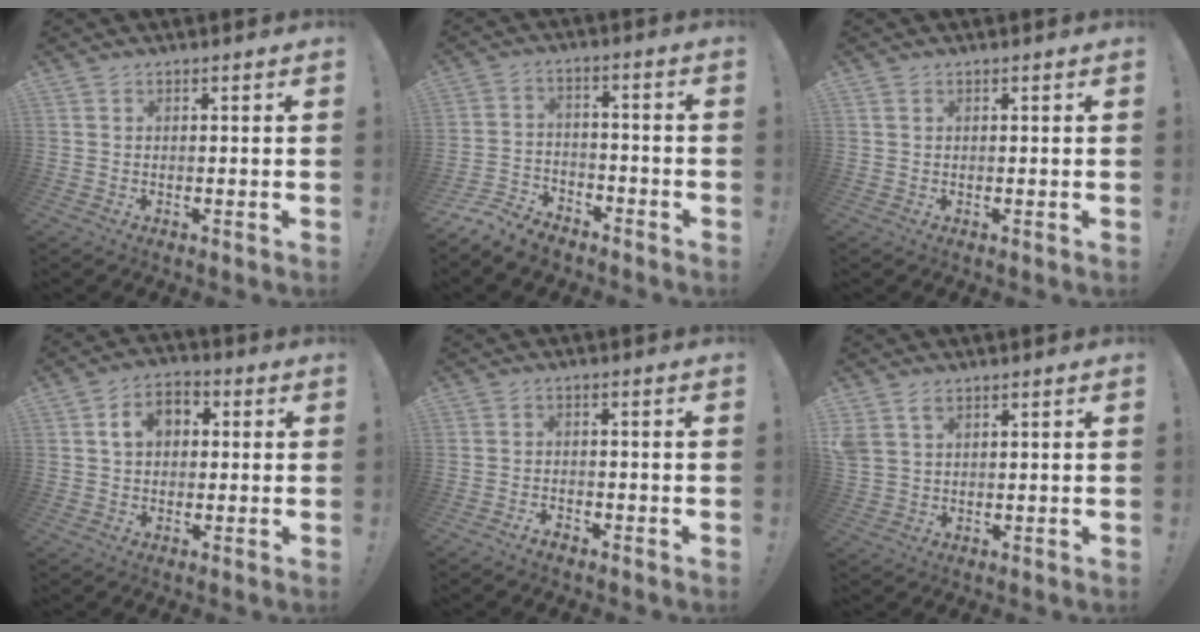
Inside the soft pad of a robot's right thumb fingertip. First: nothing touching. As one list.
[{"total": 8.0, "force": [-6.7, 3.7, 2.2], "torque": [-0.040, 0.030, -0.126]}, {"total": 0.7, "force": [0.5, 0.4, 0.3], "torque": [-0.007, 0.001, 0.009]}, {"total": 7.6, "force": [1.6, 5.7, 4.8], "torque": [-0.069, 0.009, 0.028]}, {"total": 2.4, "force": [-2.2, 0.7, 0.4], "torque": [0.000, 0.005, -0.041]}, {"total": 3.9, "force": [2.3, 2.3, 2.2], "torque": [-0.039, -0.007, 0.045]}]